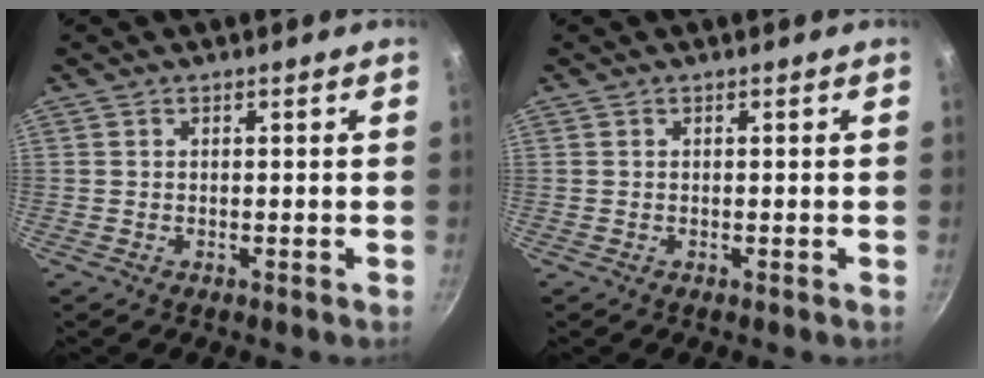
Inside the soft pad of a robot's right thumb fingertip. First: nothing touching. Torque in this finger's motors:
{"motor_torque": [0.00, 0.00, 0.09, 0.16, 0.00]}